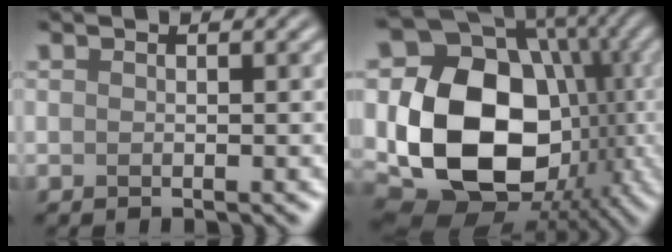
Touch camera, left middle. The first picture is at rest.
{"total": 17.8, "force": [-1.3, 14.0, 10.9], "torque": [-0.184, -0.023, -0.004]}